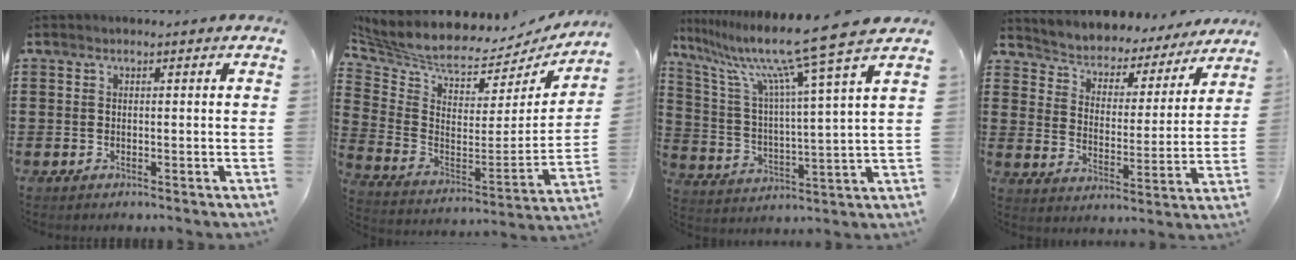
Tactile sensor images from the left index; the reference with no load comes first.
{"total": 5.6, "force": [5.0, 1.7, 1.8], "torque": [-0.067, -0.053, 0.083]}
{"total": 12.5, "force": [10.0, -0.4, 7.5], "torque": [-0.178, -0.060, 0.158]}
{"total": 3.7, "force": [3.5, 0.7, -0.6], "torque": [-0.017, -0.038, 0.052]}